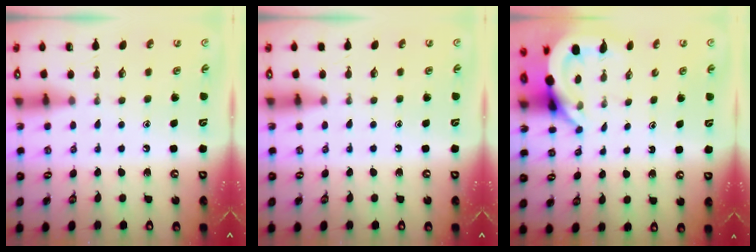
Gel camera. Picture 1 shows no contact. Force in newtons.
{"total": 3.6, "press": 3.5, "slide": 0.6}
{"total": 5.6, "press": 5.6, "slide": 0.3}